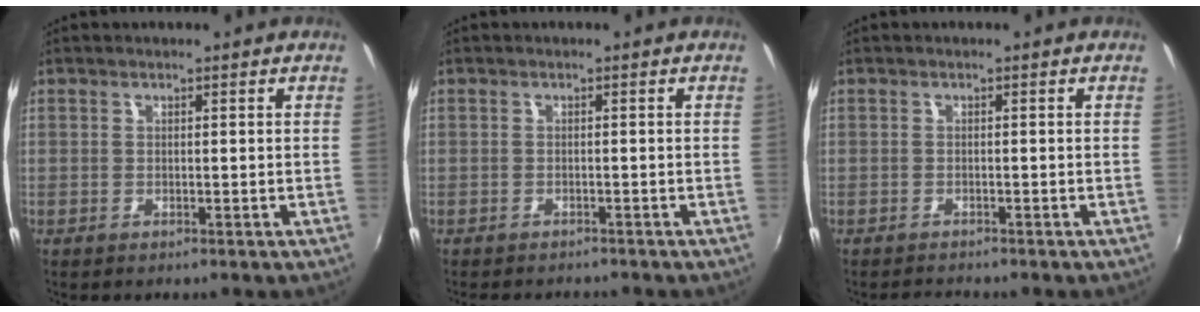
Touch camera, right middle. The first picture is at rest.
{"total": 3.8, "force": [-3.5, 1.0, 1.2], "torque": [-0.030, -0.014, -0.054]}
{"total": 1.4, "force": [-1.4, 0.0, 0.1], "torque": [-0.005, -0.008, -0.025]}